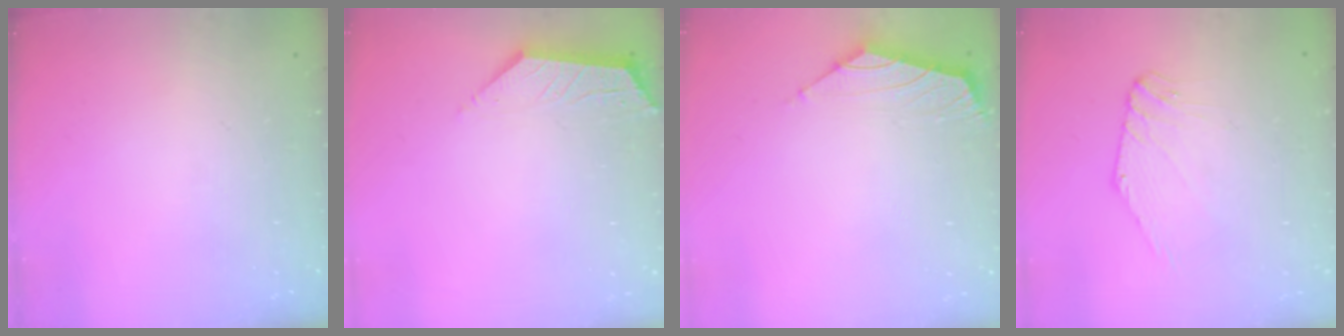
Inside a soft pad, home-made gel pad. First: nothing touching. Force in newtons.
{"total": 2.7, "press": 2.7, "slide": 0.5}
{"total": 1.8, "press": 1.6, "slide": 0.6}
{"total": 1.7, "press": 1.7, "slide": 0.4}